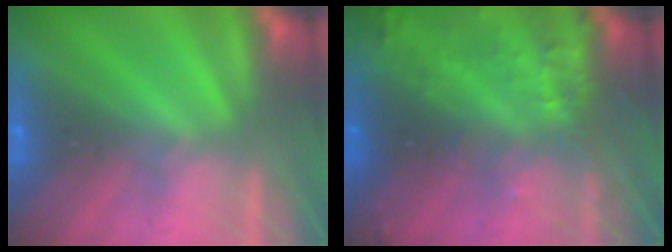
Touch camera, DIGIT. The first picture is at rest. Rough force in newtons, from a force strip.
{"total": 8.6}